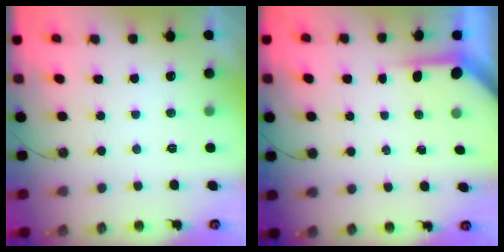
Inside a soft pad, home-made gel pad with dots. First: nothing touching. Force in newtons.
{"total": 3.7, "press": 3.7, "slide": 0.4}